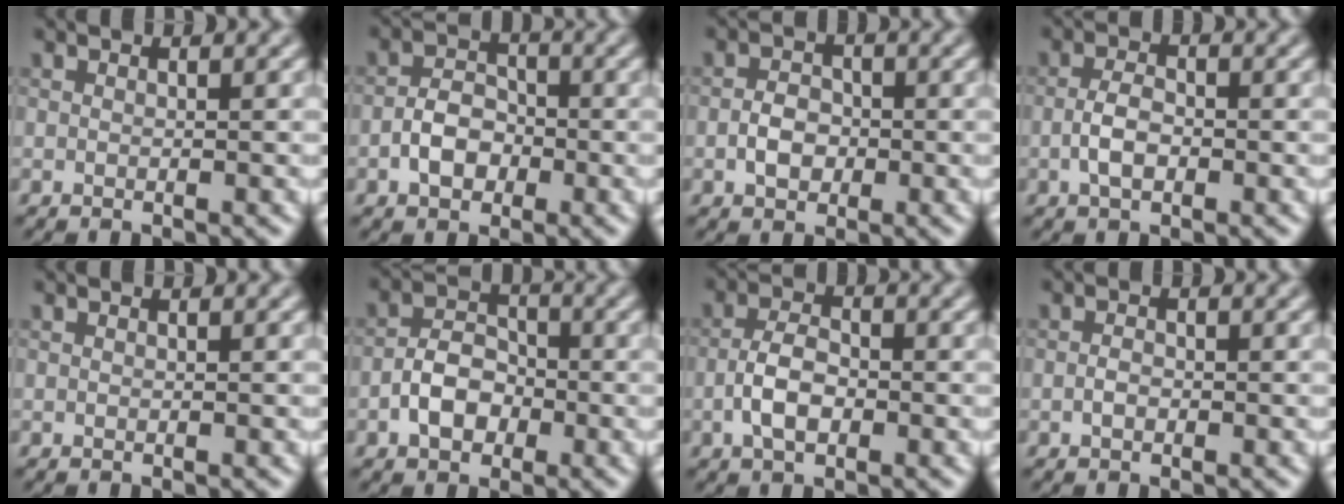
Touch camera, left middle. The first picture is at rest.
{"total": 3.2, "force": [-1.3, 2.2, 1.9], "torque": [-0.029, 0.008, -0.027]}
{"total": 2.5, "force": [-0.7, 1.9, 1.6], "torque": [-0.027, 0.003, -0.018]}
{"total": 2.6, "force": [-0.8, 1.4, 2.0], "torque": [-0.041, 0.003, -0.020]}
{"total": 0.0}
{"total": 3.6, "force": [-1.5, 2.4, 2.2], "torque": [-0.033, 0.009, -0.030]}
{"total": 3.5, "force": [-1.1, 1.9, 2.7], "torque": [-0.050, 0.005, -0.026]}
{"total": 1.0, "force": [-0.4, 0.6, 0.7], "torque": [-0.014, 0.001, -0.010]}